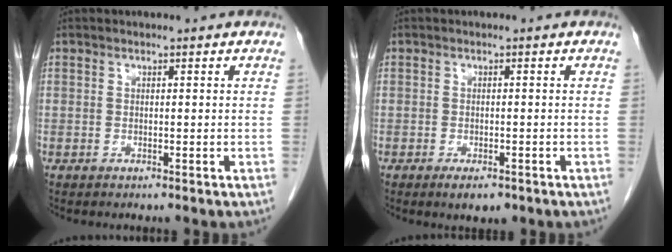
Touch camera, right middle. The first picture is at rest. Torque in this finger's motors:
{"motor_torque": [0.44, -0.23, 0.00, 0.02]}